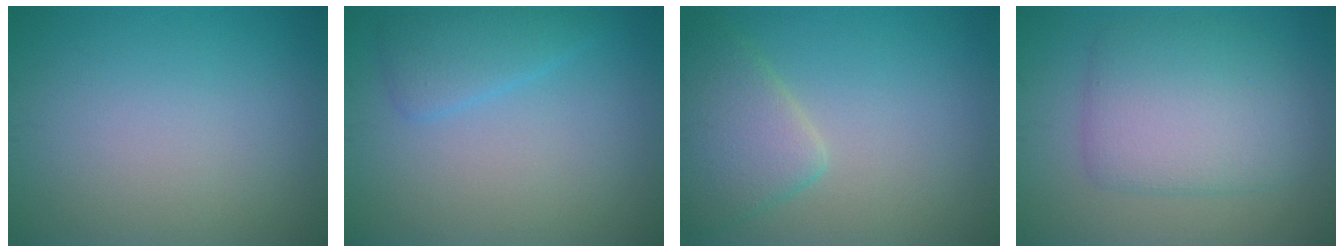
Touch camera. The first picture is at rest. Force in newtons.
{"total": 2.4, "press": 2.4, "slide": 0.2}
{"total": 4.3, "press": 4.3, "slide": 0.3}
{"total": 6.2, "press": 6.2, "slide": 0.2}